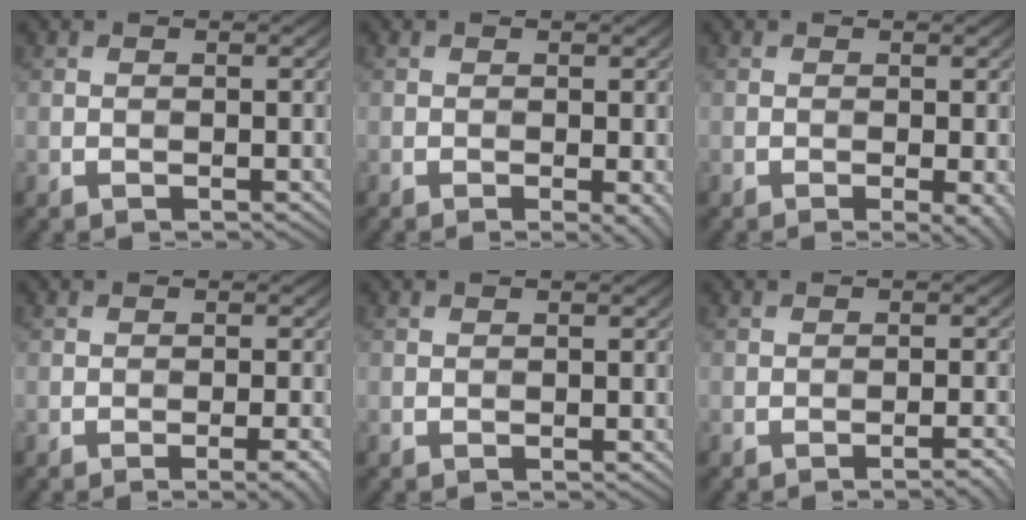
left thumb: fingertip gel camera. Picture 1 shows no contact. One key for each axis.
{"total": 1.7, "fx": -0.5, "fy": 0.4, "fz": 1.6, "tx": -0.022, "ty": -0.006, "tz": -0.007}
{"total": 2.1, "fx": -0.6, "fy": 0.4, "fz": 2.0, "tx": -0.029, "ty": -0.005, "tz": -0.008}
{"total": 3.0, "fx": -1.5, "fy": 0.6, "fz": 2.5, "tx": -0.030, "ty": 0.008, "tz": -0.023}
{"total": 0.0}
{"total": 1.8, "fx": -1.3, "fy": 0.2, "fz": 1.3, "tx": -0.013, "ty": 0.007, "tz": -0.022}